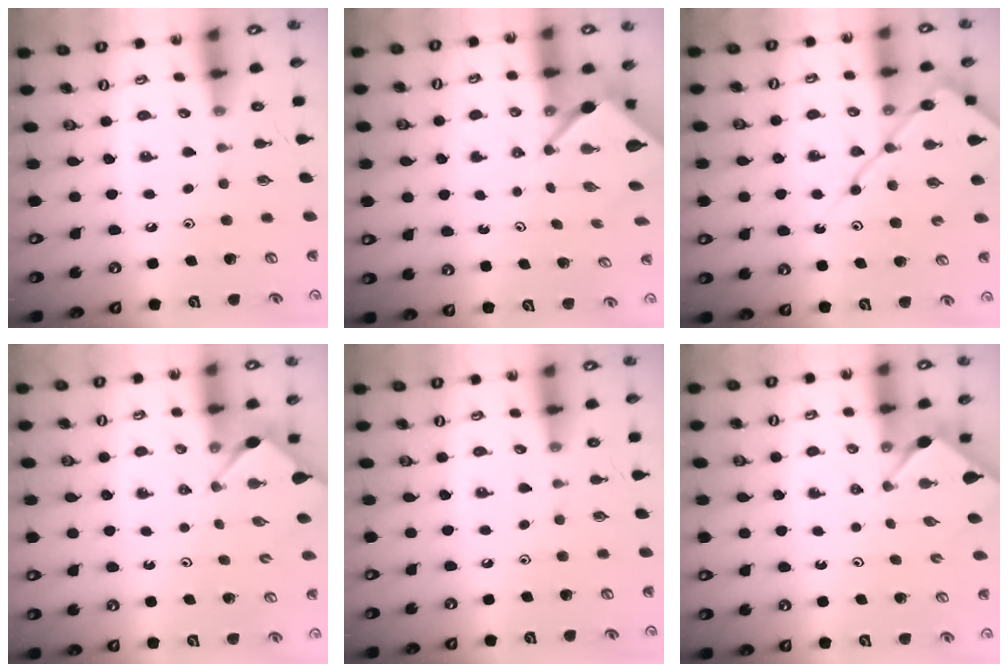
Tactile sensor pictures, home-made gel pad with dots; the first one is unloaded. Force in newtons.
{"total": 4.4, "press": 4.4, "slide": 0.4}
{"total": 14.2, "press": 14.1, "slide": 1.6}
{"total": 2.8, "press": 2.7, "slide": 0.4}
{"total": 0.0}
{"total": 3.1, "press": 3.1, "slide": 0.3}